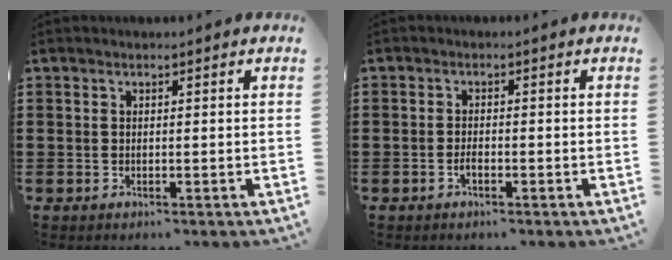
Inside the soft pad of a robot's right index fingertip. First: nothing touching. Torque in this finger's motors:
{"motor_torque": [1.24, 0.90, 0.01, 0.03]}